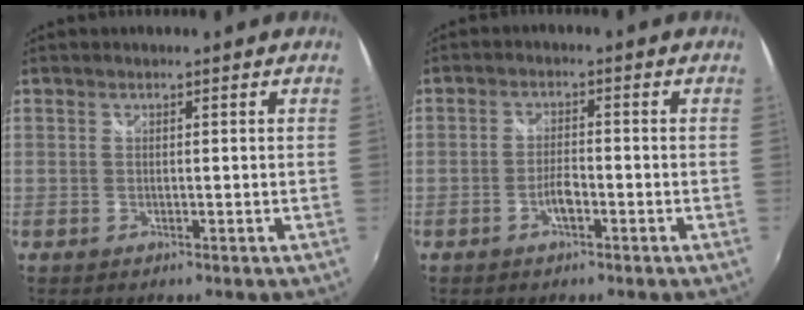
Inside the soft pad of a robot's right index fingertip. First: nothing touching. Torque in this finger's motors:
{"motor_torque": [0.56, 0.14, 0.35, 0.04]}